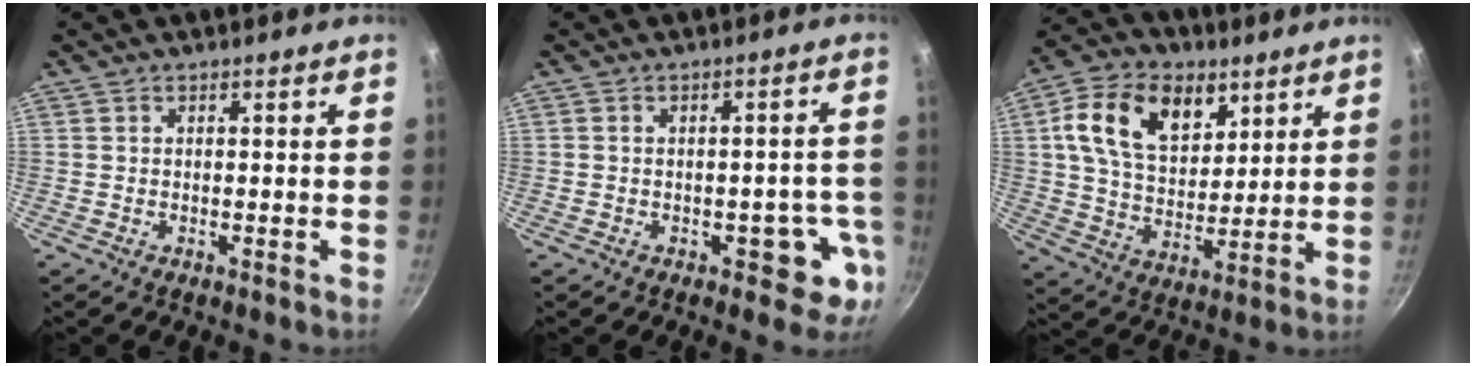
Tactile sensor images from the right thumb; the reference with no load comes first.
{"total": 6.5, "force": [-2.4, 4.0, 4.5], "torque": [-0.005, 0.025, -0.022]}
{"total": 16.7, "force": [6.8, 11.0, 10.6], "torque": [-0.162, -0.018, 0.112]}